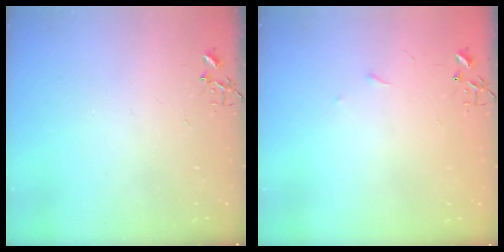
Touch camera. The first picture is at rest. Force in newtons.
{"total": 3.3, "press": 3.3, "slide": 0.5}